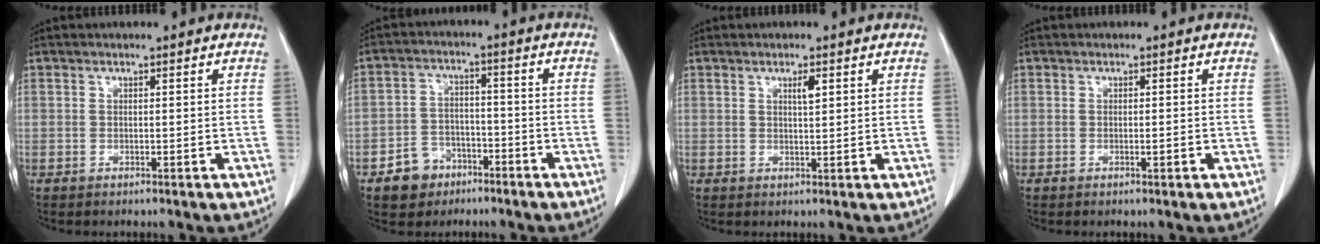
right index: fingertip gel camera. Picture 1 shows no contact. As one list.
[{"total": 6.3, "force": [-3.8, 4.9, 1.4], "torque": [-0.029, 0.015, -0.058]}, {"total": 1.6, "force": [0.8, 0.2, 1.4], "torque": [-0.026, -0.003, 0.012]}, {"total": 0.7, "force": [-0.2, 0.0, 0.6], "torque": [-0.014, 0.000, 0.000]}]